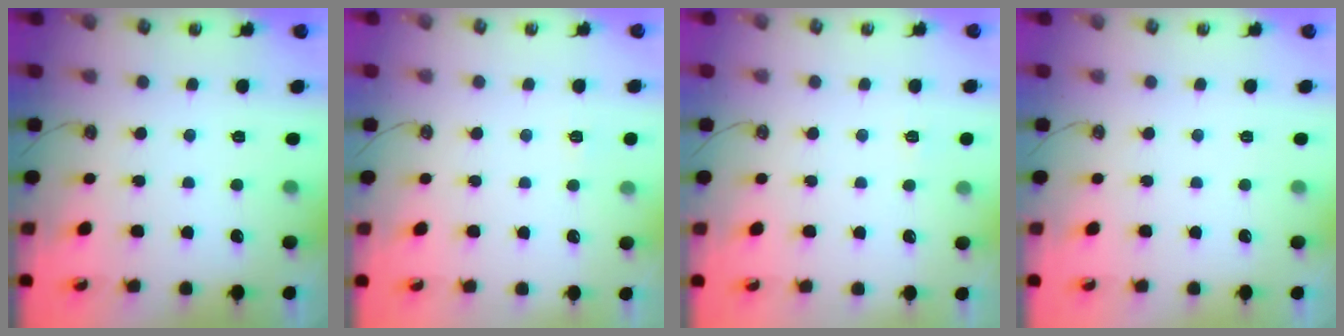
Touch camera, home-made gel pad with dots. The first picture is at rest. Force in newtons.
{"total": 3.6, "press": 3.6, "slide": 0.4}
{"total": 3.6, "press": 3.6, "slide": 0.4}
{"total": 0.0}